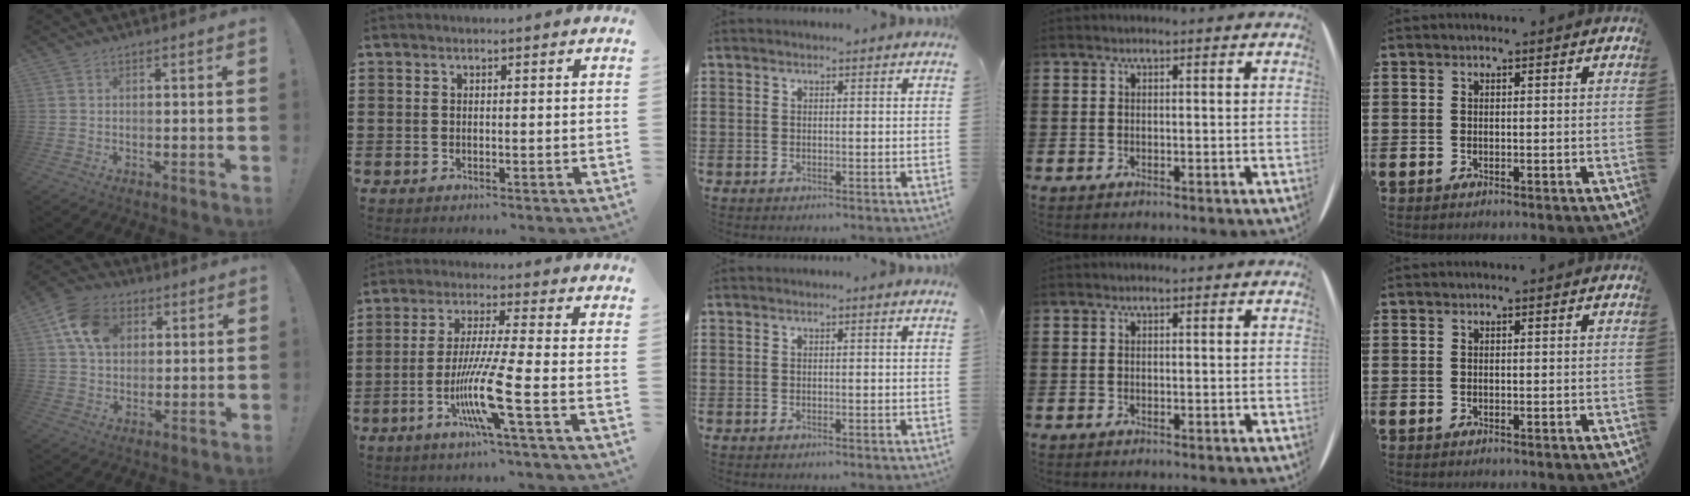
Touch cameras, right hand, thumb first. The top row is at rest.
{"thumb": {"total": 13.0, "force": [4.8, 9.8, 7.0], "torque": [-0.110, -0.002, 0.098]}, "index": {"total": 10.1, "force": [-3.7, -0.2, 9.4], "torque": [-0.197, -0.021, -0.076]}}